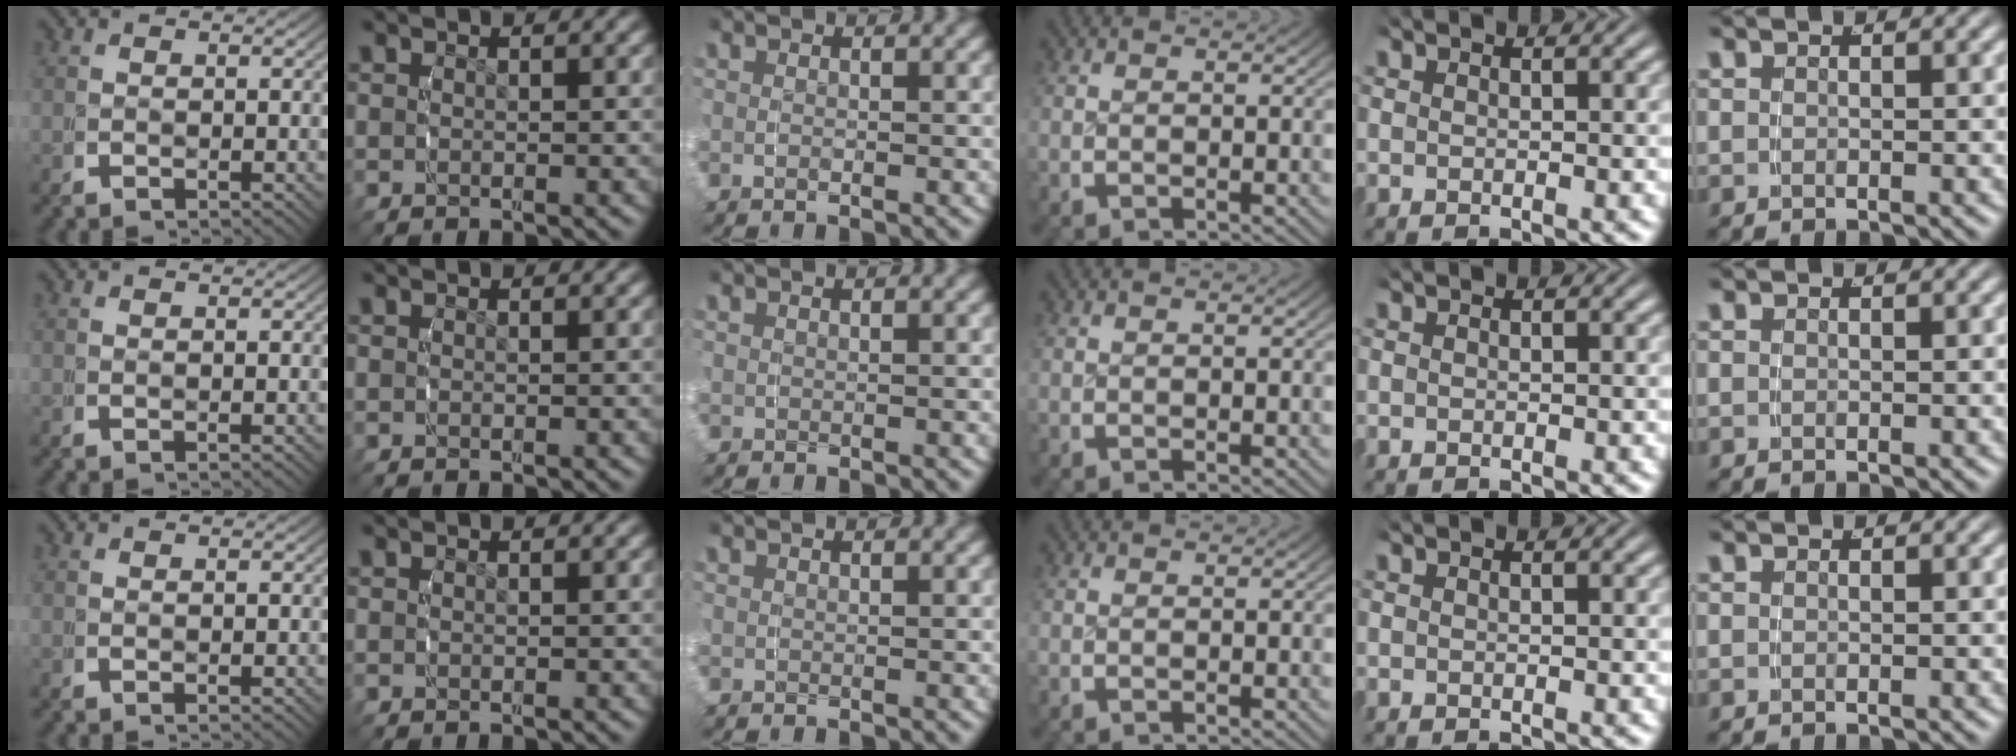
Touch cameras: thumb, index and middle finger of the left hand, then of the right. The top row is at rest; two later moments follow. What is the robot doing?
{"motion": "grasp_and_lifting", "object": "fork"}